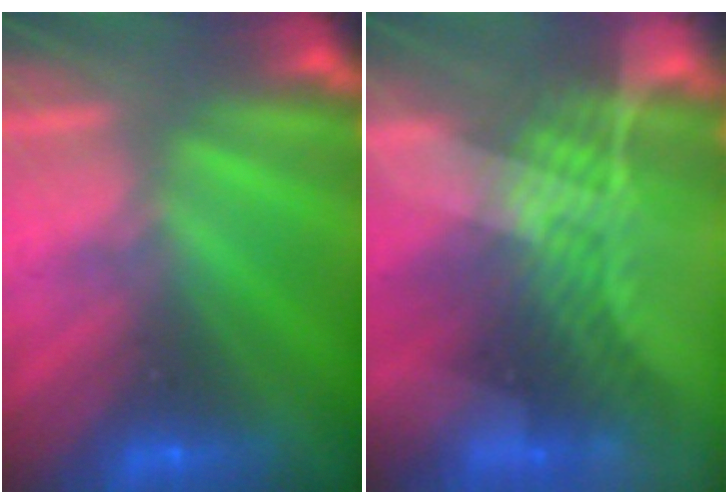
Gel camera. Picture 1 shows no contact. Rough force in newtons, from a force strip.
{"total": 7.9}